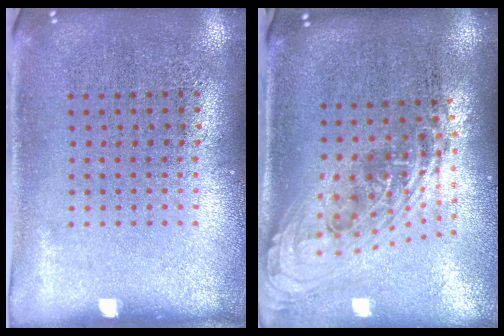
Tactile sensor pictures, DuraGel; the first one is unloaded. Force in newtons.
{"total": 2.2, "press": 1.6, "slide": 1.5}